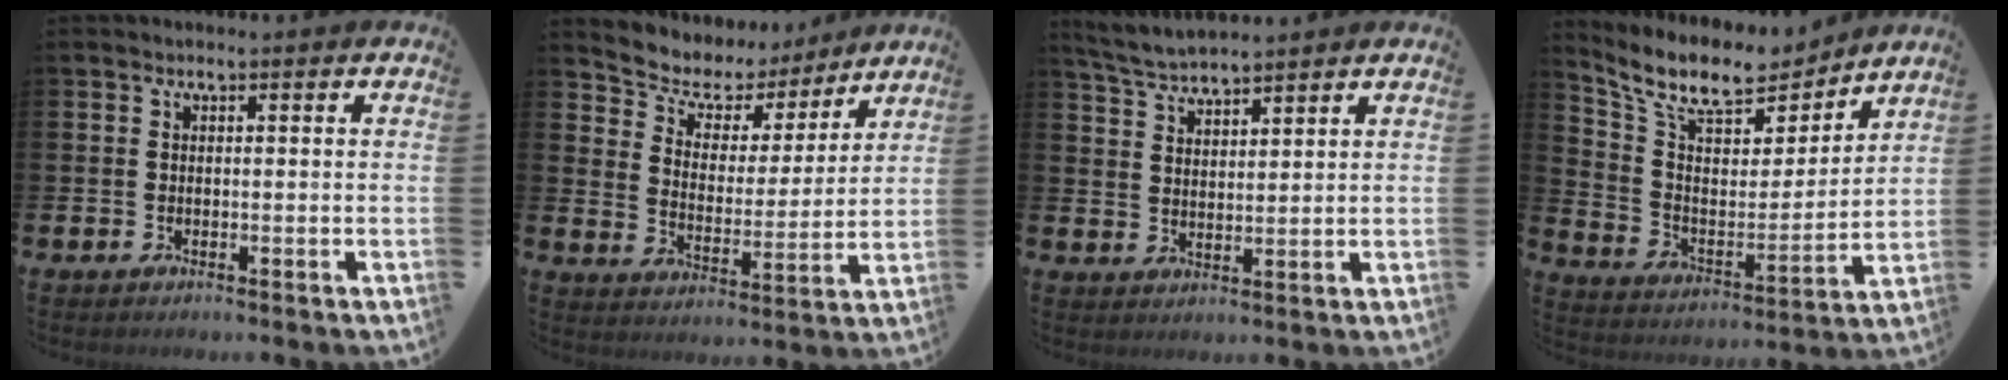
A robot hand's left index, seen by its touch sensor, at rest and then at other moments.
{"total": 7.1, "force": [6.4, 3.0, 1.0], "torque": [-0.050, -0.050, 0.109]}
{"total": 4.3, "force": [4.3, 0.0, 0.5], "torque": [-0.022, -0.021, 0.077]}
{"total": 10.8, "force": [9.6, 3.3, 3.7], "torque": [-0.104, -0.069, 0.166]}